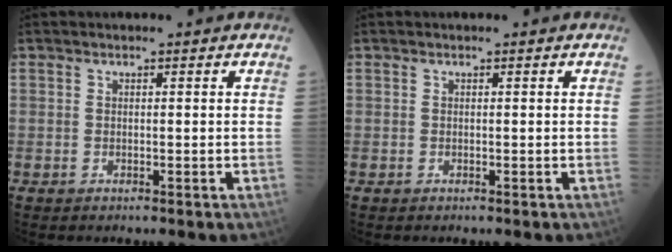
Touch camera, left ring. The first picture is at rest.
{"total": 0.0}